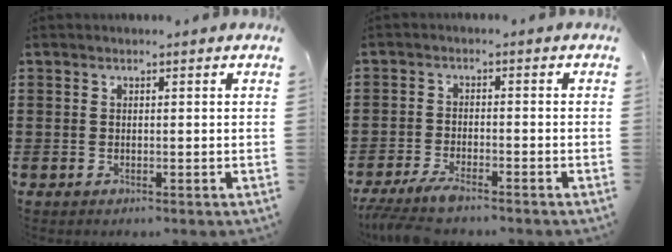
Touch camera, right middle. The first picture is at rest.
{"total": 3.8, "force": [-3.2, 0.4, 2.0], "torque": [-0.054, -0.010, -0.067]}